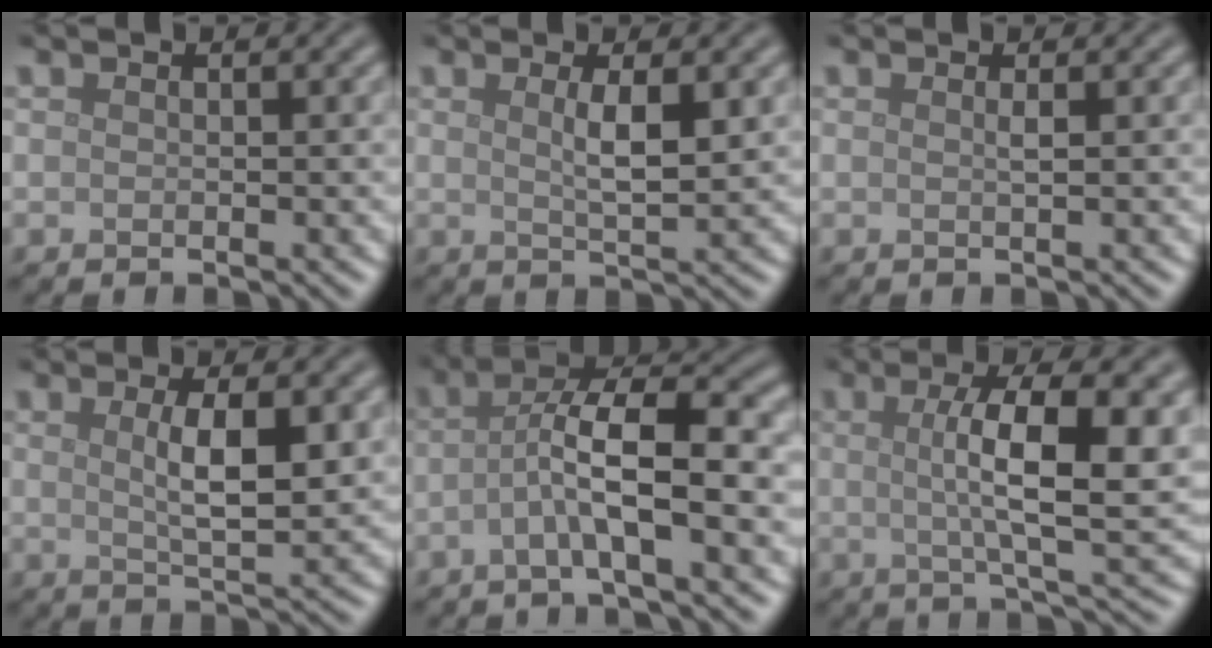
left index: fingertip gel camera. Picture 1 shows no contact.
{"total": 3.0, "force": [0.9, 0.6, 2.8], "torque": [-0.046, -0.001, 0.015]}
{"total": 0.7, "force": [0.2, 0.2, 0.7], "torque": [-0.006, 0.002, 0.001]}
{"total": 4.5, "force": [0.9, 1.1, 4.3], "torque": [-0.073, -0.002, 0.018]}
{"total": 6.4, "force": [-1.5, 1.3, 6.1], "torque": [-0.111, 0.020, -0.036]}
{"total": 8.8, "force": [1.1, 2.3, 8.4], "torque": [-0.120, 0.003, 0.015]}